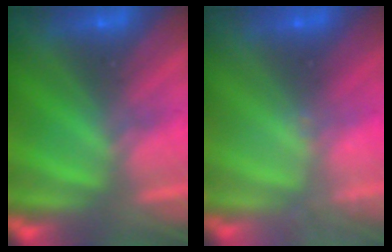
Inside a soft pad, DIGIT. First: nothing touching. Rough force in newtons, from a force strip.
{"total": 2.4}